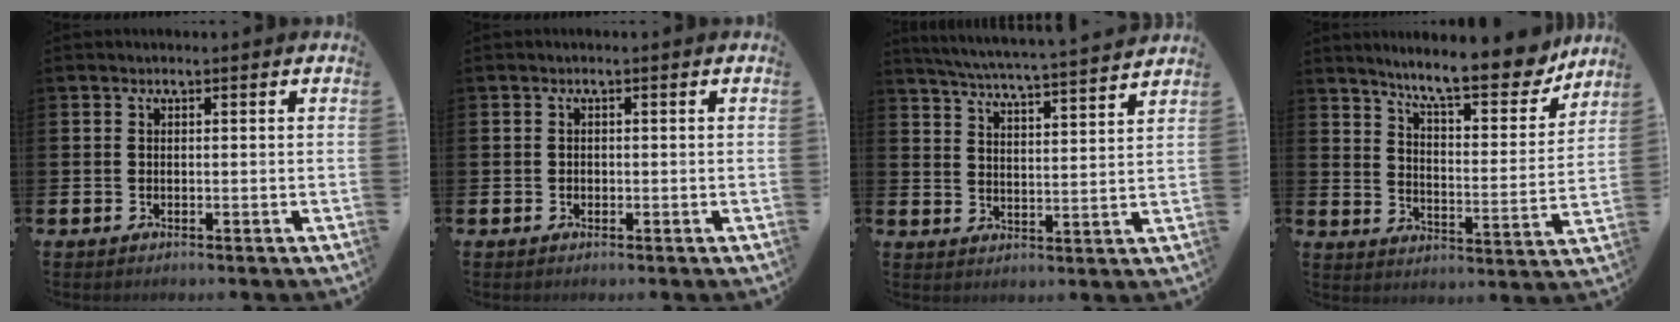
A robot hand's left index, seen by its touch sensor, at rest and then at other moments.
{"total": 0.6, "force": [-0.1, 0.5, 0.1], "torque": [-0.008, 0.007, -0.003]}
{"total": 5.7, "force": [5.6, -0.4, 1.4], "torque": [-0.051, -0.045, 0.096]}
{"total": 10.5, "force": [9.4, 1.7, 4.5], "torque": [-0.099, -0.055, 0.160]}